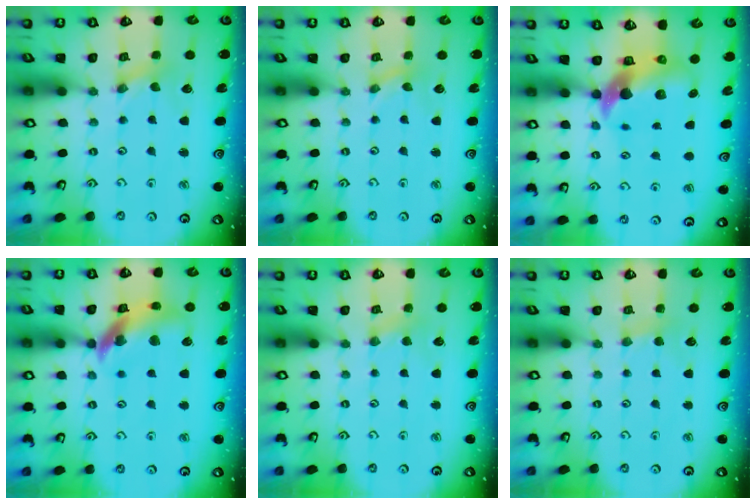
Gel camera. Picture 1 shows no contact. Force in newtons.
{"total": 0.0}
{"total": 9.0, "press": 9.0, "slide": 1.3}
{"total": 14.1, "press": 14.0, "slide": 1.7}
{"total": 2.3, "press": 2.3, "slide": 0.4}
{"total": 2.5, "press": 2.4, "slide": 0.4}